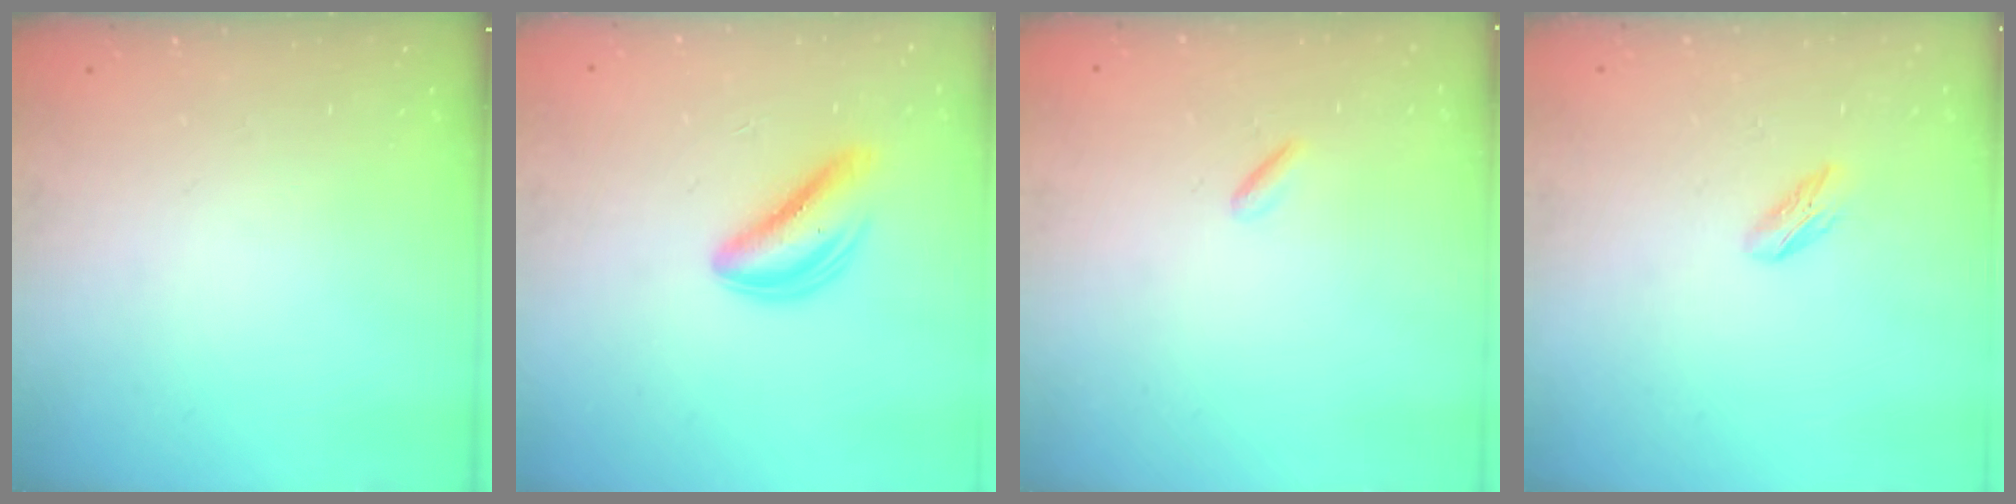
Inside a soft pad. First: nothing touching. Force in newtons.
{"total": 5.0, "press": 5.0, "slide": 0.4}
{"total": 0.9, "press": 0.8, "slide": 0.4}
{"total": 2.7, "press": 2.6, "slide": 0.8}